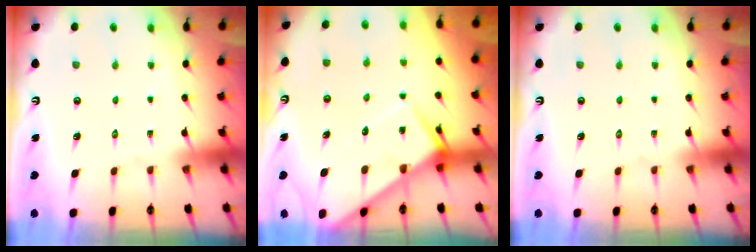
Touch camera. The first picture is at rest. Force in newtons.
{"total": 7.7, "press": 7.7, "slide": 0.7}
{"total": 0.0}